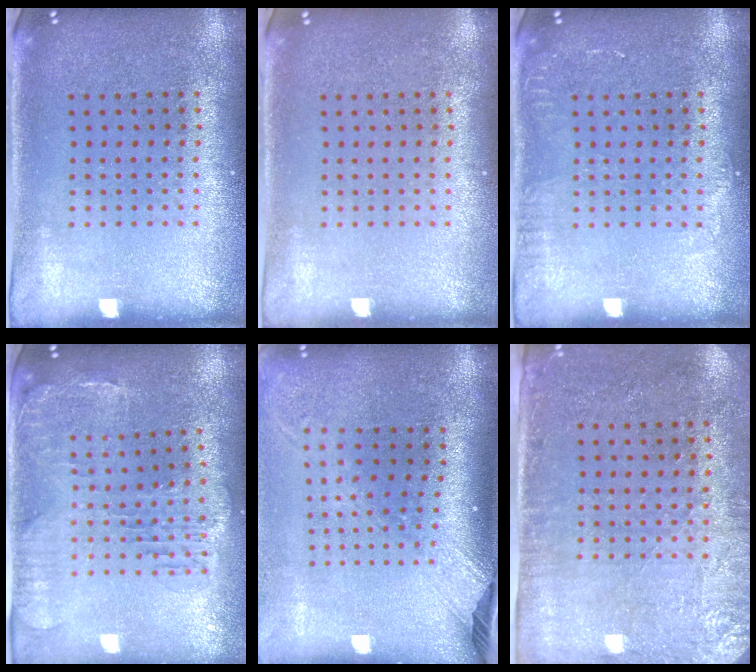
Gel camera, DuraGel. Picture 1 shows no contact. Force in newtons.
{"total": 0.0}
{"total": 1.0, "press": 1.0, "slide": 0.2}
{"total": 1.5, "press": 1.5, "slide": 0.4}
{"total": 2.5, "press": 1.9, "slide": 1.7}
{"total": 2.8, "press": 2.3, "slide": 1.6}